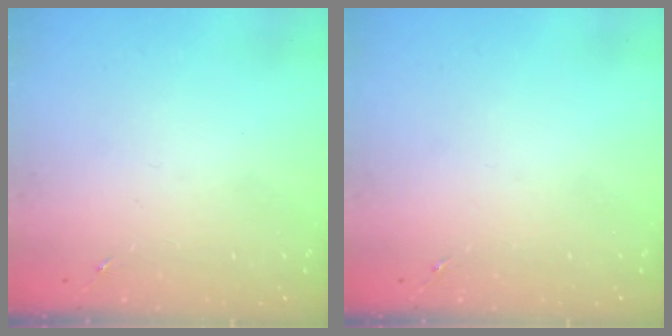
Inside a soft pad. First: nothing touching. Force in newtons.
{"total": 0.0}